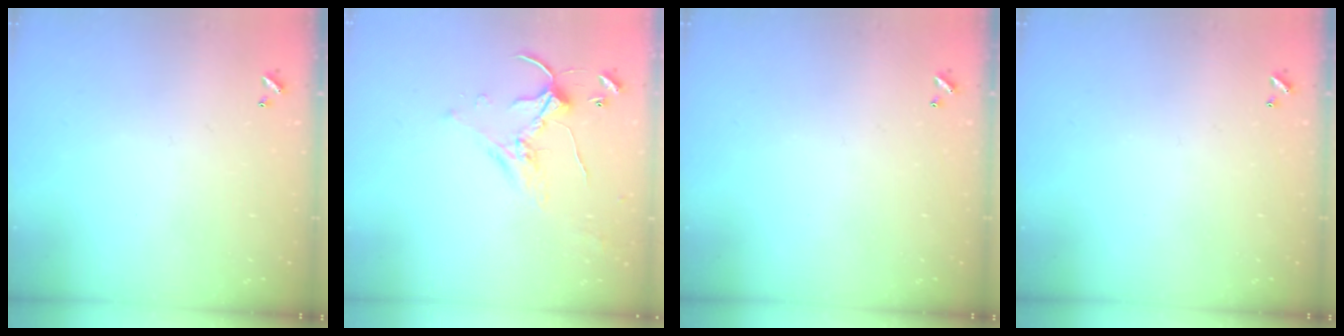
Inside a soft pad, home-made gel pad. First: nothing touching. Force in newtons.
{"total": 1.5, "press": 1.5, "slide": 0.3}
{"total": 0.0}
{"total": 0.0}